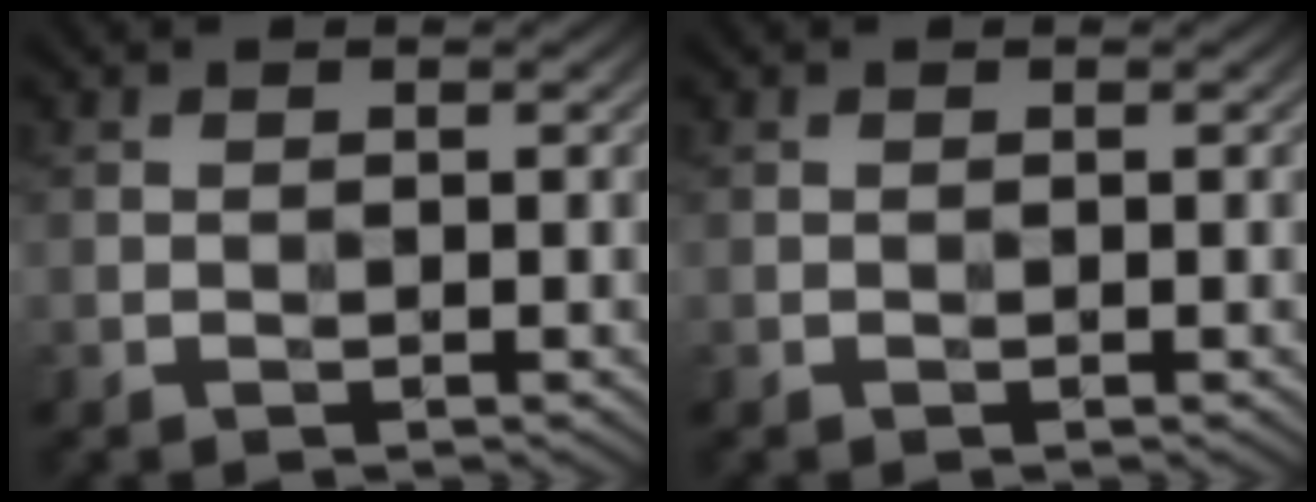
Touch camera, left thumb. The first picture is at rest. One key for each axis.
{"total": 0.0}